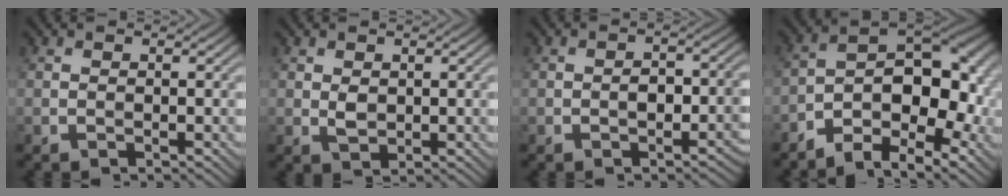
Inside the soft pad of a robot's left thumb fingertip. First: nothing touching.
{"total": 1.6, "force": [0.5, 1.1, 1.1], "torque": [-0.026, -0.004, 0.012]}
{"total": 3.2, "force": [-1.1, 1.6, 2.5], "torque": [-0.036, 0.007, -0.017]}
{"total": 12.6, "force": [-5.6, 5.9, 9.6], "torque": [-0.147, -0.003, -0.100]}